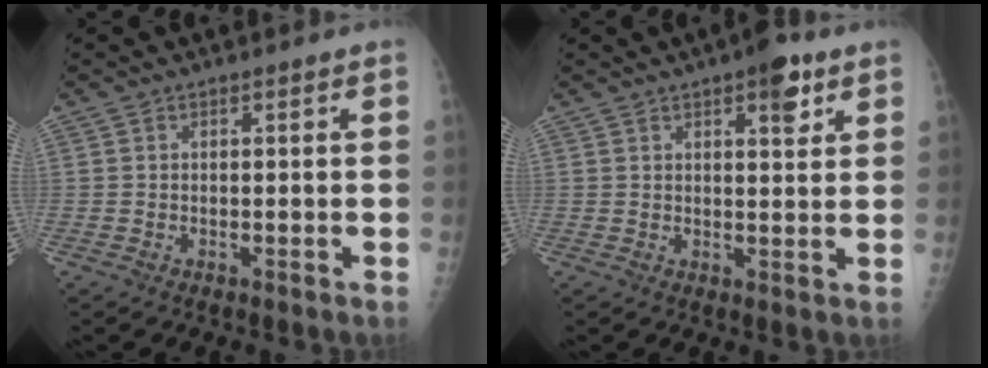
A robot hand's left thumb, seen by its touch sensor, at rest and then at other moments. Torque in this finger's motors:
{"motor_torque": [0.60, 0.46, 0.66, -0.24, 0.01]}